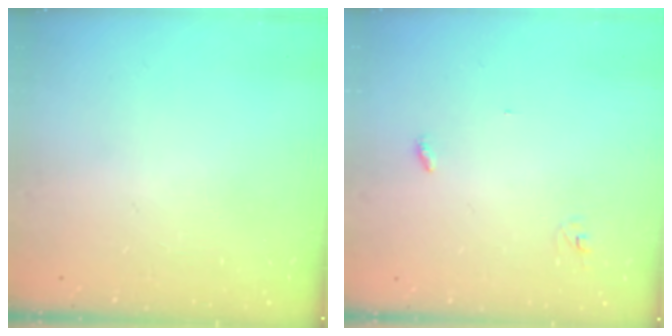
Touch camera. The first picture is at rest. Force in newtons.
{"total": 2.8, "press": 2.8, "slide": 0.2}